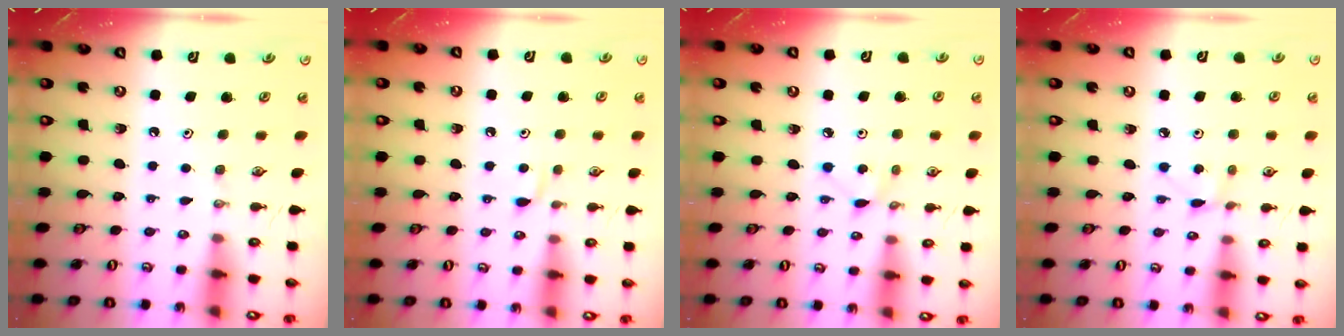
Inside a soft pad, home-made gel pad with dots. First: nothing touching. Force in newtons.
{"total": 3.3, "press": 3.3, "slide": 0.6}
{"total": 4.1, "press": 4.1, "slide": 0.4}
{"total": 3.0, "press": 3.0, "slide": 0.4}